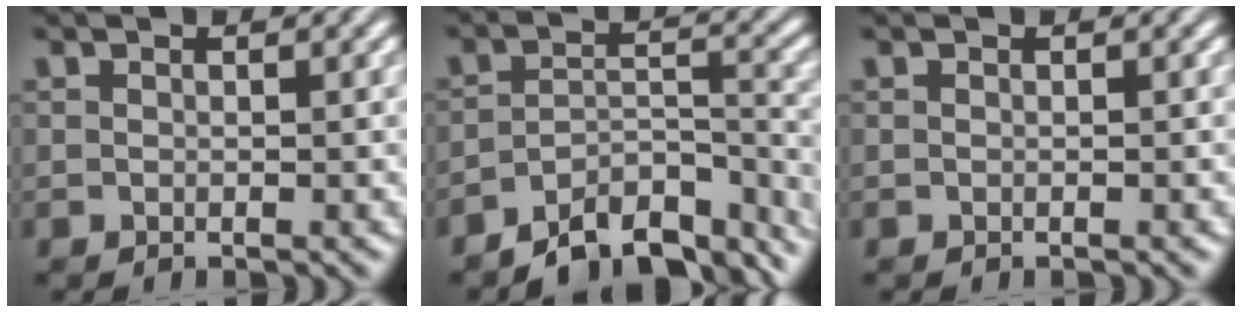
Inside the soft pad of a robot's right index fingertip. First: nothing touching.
{"total": 9.1, "force": [-7.7, 2.8, 4.1], "torque": [-0.050, -0.029, -0.109]}
{"total": 0.0}